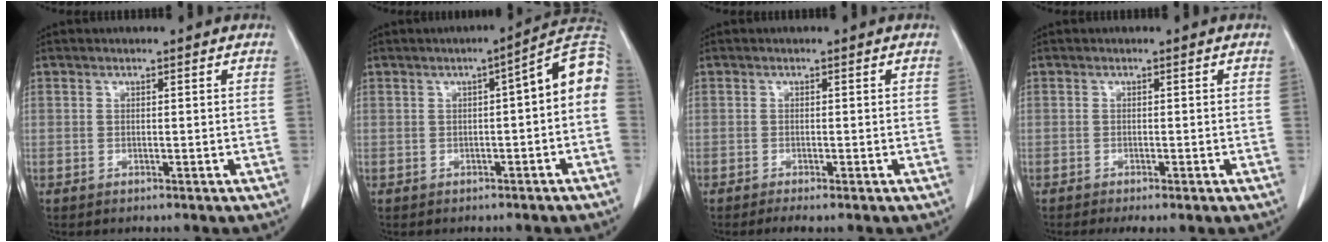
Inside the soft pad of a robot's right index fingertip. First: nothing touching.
{"total": 8.0, "force": [0.0, 1.4, 7.9], "torque": [-0.098, 0.031, -0.007]}
{"total": 1.5, "force": [-1.1, 0.1, 1.0], "torque": [-0.019, -0.005, -0.019]}
{"total": 2.6, "force": [-1.8, 0.8, 1.7], "torque": [-0.028, -0.008, -0.025]}